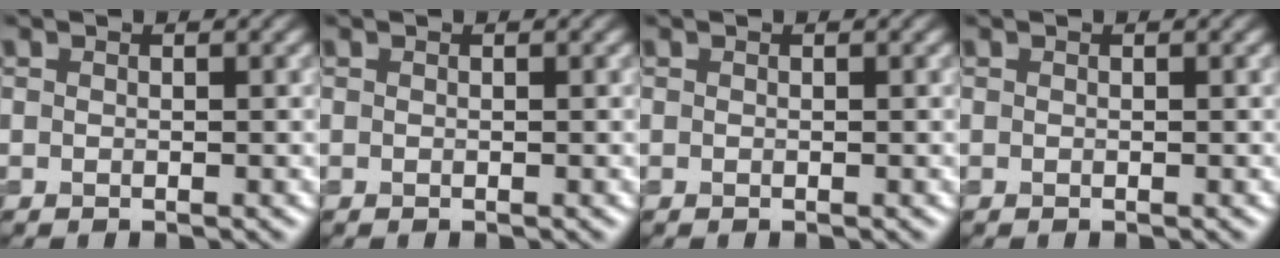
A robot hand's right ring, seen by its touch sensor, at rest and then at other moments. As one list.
[{"total": 0.0}, {"total": 0.0}, {"total": 0.0}]